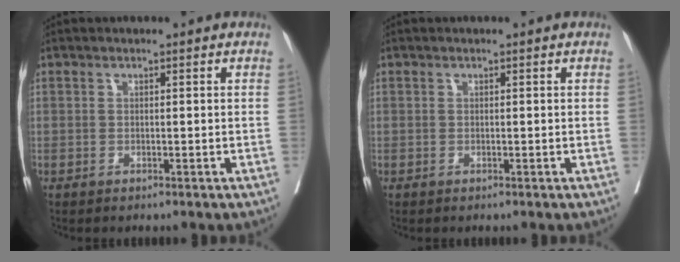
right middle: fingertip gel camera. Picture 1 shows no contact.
{"total": 0.0}